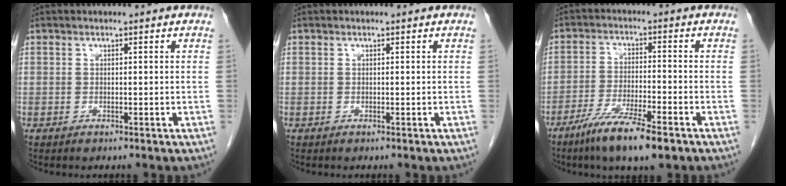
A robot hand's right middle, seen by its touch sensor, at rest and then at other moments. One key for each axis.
{"total": 0.0}
{"total": 10.5, "fx": -7.1, "fy": 1.1, "fz": 7.6, "tx": -0.132, "ty": -0.022, "tz": -0.118}